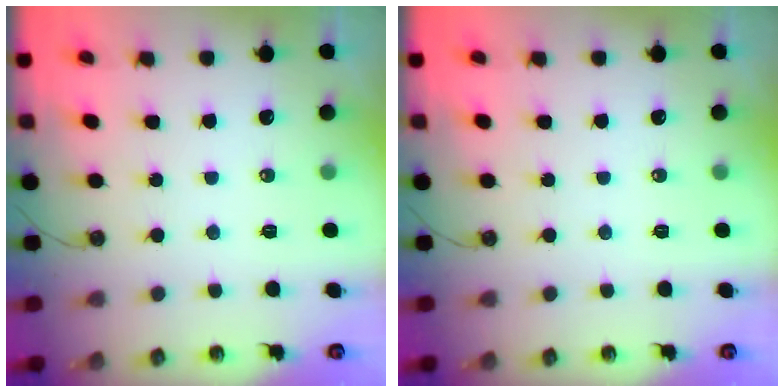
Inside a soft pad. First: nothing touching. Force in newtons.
{"total": 0.0}